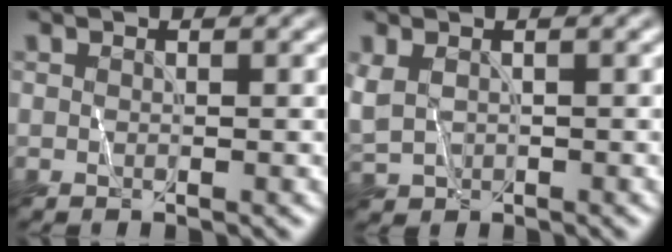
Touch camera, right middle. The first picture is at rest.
{"total": 2.3, "force": [0.3, 1.9, 1.4], "torque": [-0.048, -0.008, 0.014]}